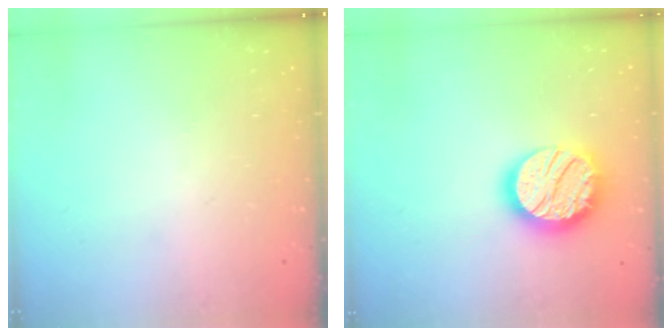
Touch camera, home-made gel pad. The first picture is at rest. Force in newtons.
{"total": 19.2, "press": 19.1, "slide": 1.3}